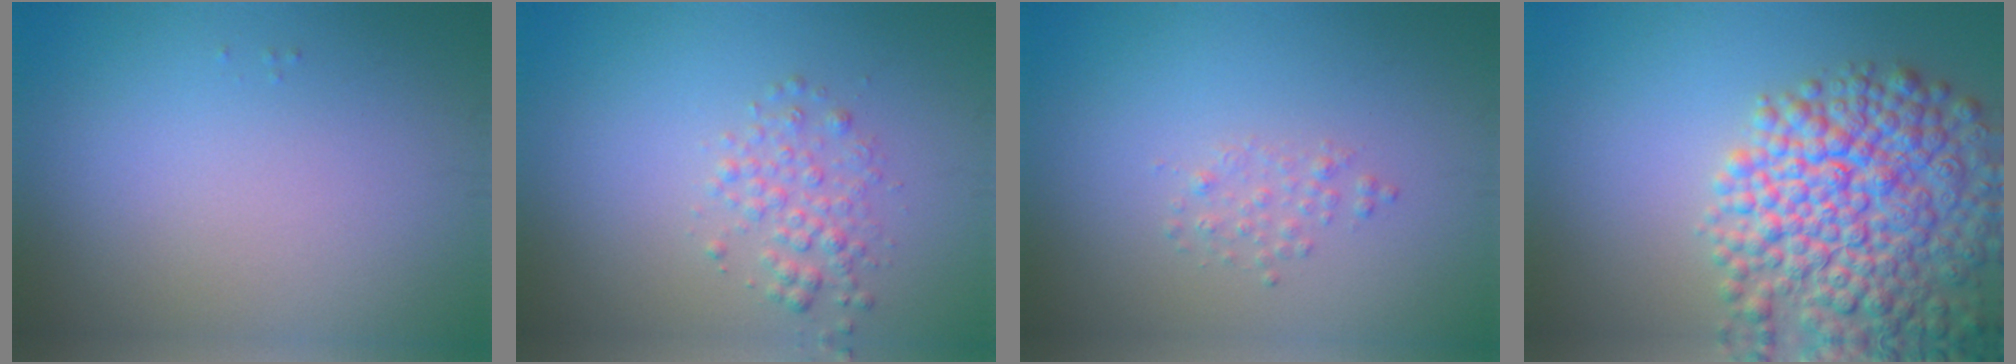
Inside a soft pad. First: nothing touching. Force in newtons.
{"total": 2.1, "press": 2.1, "slide": 0.1}
{"total": 1.0, "press": 1.0, "slide": 0.1}
{"total": 10.3, "press": 10.3, "slide": 0.5}